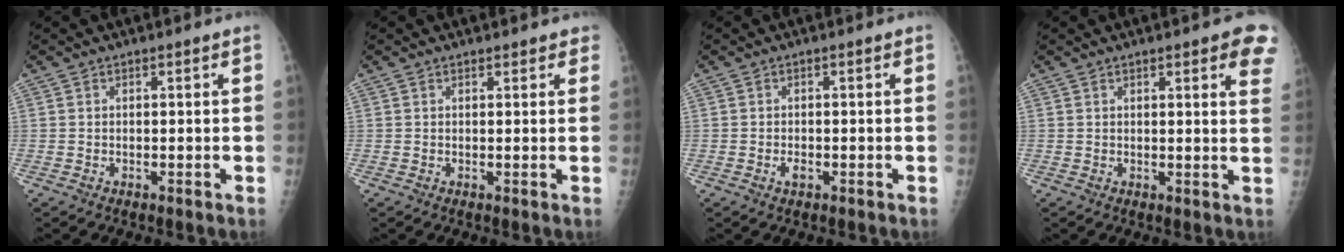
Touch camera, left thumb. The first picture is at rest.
{"total": 1.7, "force": [1.4, 0.8, 0.4], "torque": [0.017, -0.001, 0.010]}
{"total": 1.4, "force": [-0.6, 0.8, 0.9], "torque": [-0.014, 0.001, -0.010]}
{"total": 7.6, "force": [4.3, 1.9, 6.0], "torque": [-0.048, -0.011, 0.040]}